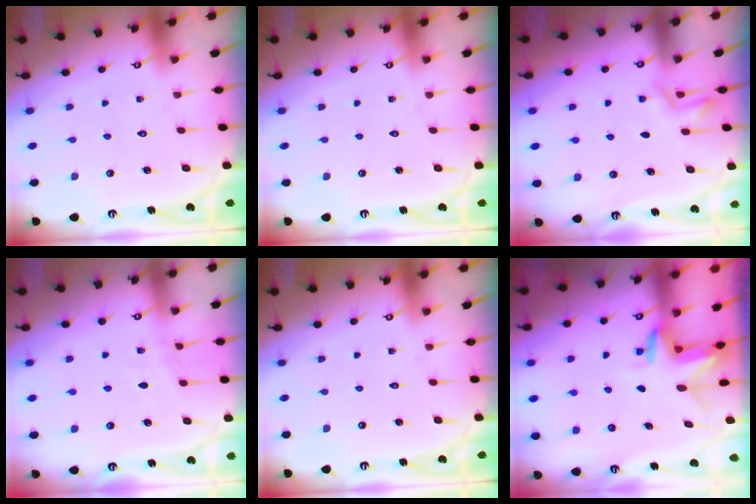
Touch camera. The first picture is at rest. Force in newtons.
{"total": 0.0}
{"total": 2.7, "press": 2.3, "slide": 1.5}
{"total": 5.3, "press": 5.3, "slide": 0.5}
{"total": 0.0}
{"total": 3.1, "press": 3.1, "slide": 0.2}